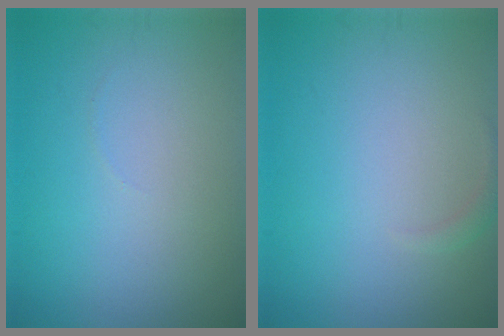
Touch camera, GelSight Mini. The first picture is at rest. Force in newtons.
{"total": 0.8, "press": 0.8, "slide": 0.1}